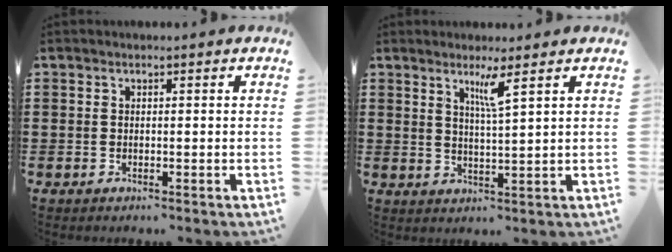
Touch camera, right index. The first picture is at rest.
{"total": 3.7, "force": [2.3, -0.5, 2.8], "torque": [-0.054, -0.008, 0.036]}